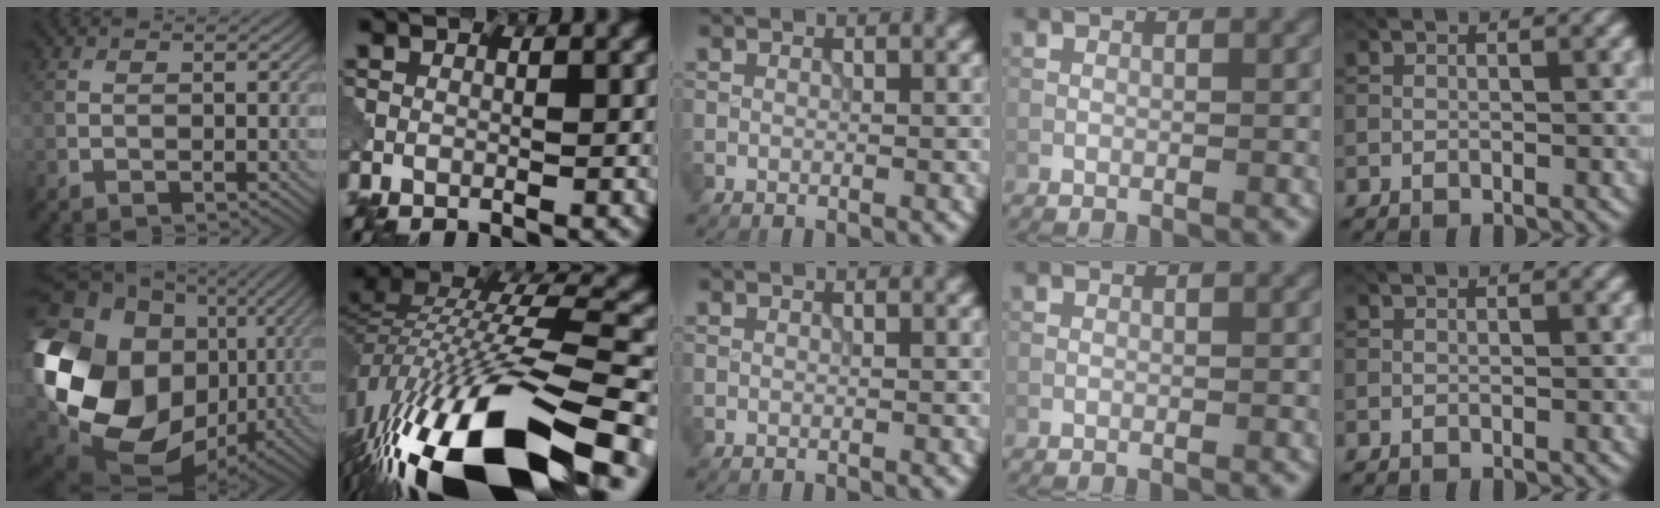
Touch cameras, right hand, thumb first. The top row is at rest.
{"thumb": {"total": 21.2, "force": [1.3, 16.6, 13.1], "torque": [-0.330, -0.020, 0.044]}, "index": {"total": 17.0, "force": [-8.4, 6.1, 13.4], "torque": [-0.260, -0.014, -0.138]}}